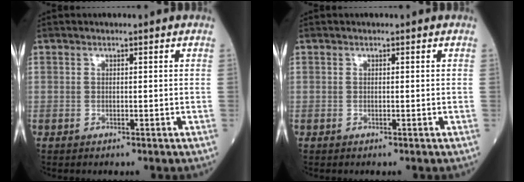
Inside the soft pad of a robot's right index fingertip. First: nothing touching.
{"total": 0.0}